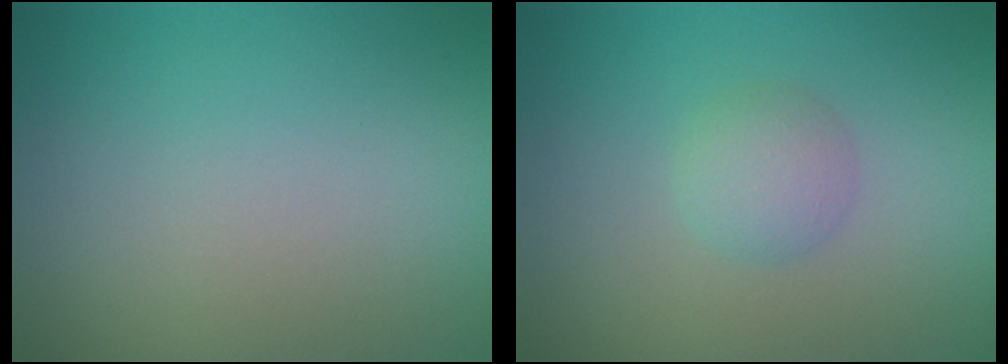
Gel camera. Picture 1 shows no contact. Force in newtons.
{"total": 2.2, "press": 2.2, "slide": 0.1}